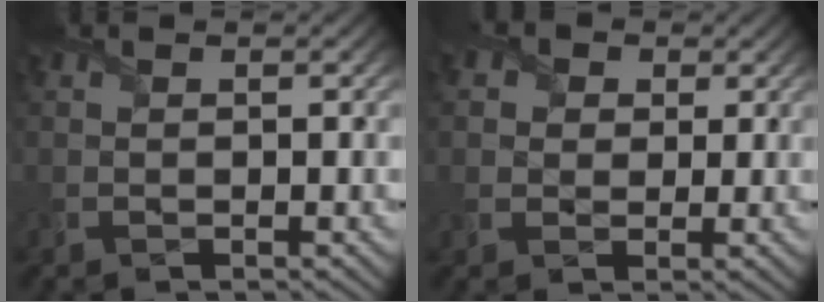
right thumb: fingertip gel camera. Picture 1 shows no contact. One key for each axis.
{"total": 4.7, "fx": 2.1, "fy": 3.8, "fz": 1.7, "tx": -0.066, "ty": -0.004, "tz": 0.030}